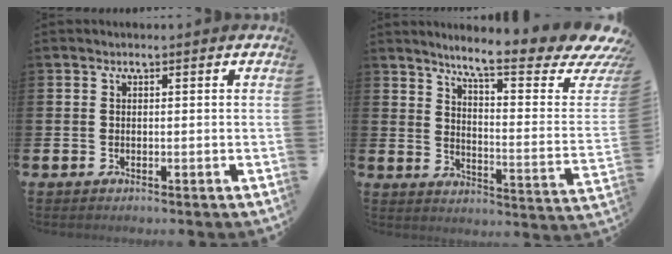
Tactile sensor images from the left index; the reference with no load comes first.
{"total": 9.7, "force": [7.2, 1.5, 6.4], "torque": [-0.111, -0.061, 0.108]}